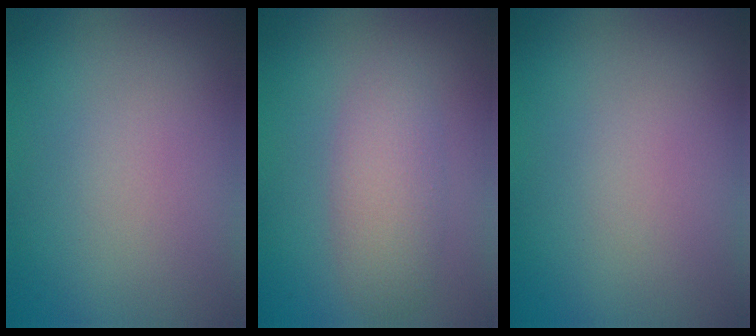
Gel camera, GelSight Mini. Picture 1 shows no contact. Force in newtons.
{"total": 3.3, "press": 3.3, "slide": 0.3}
{"total": 0.0}